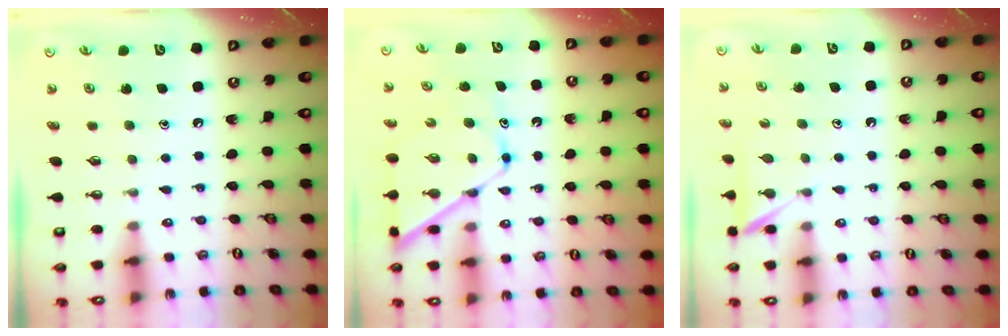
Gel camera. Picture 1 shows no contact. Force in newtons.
{"total": 11.1, "press": 11.0, "slide": 1.0}
{"total": 5.2, "press": 5.2, "slide": 0.6}